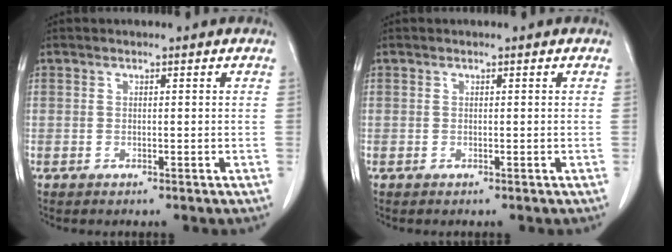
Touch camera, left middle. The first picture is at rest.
{"total": 0.0}